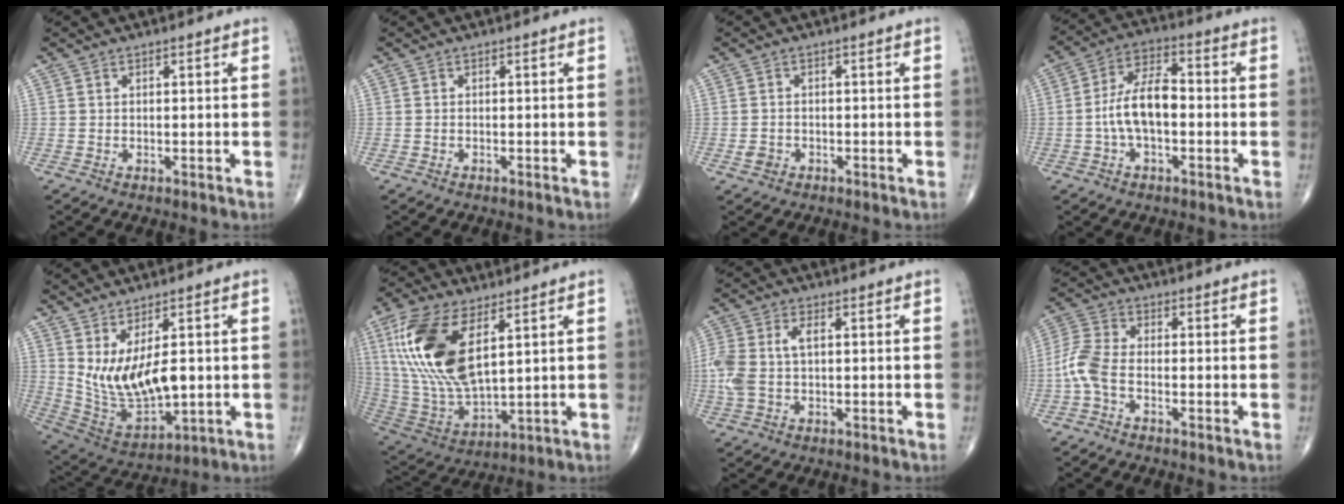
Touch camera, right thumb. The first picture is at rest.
{"total": 0.0}
{"total": 1.8, "force": [-0.8, 1.4, 0.7], "torque": [-0.011, 0.008, -0.012]}
{"total": 9.9, "force": [-1.4, 4.9, 8.5], "torque": [-0.157, 0.036, -0.033]}
{"total": 12.9, "force": [1.4, 6.2, 11.2], "torque": [-0.198, -0.025, 0.052]}
{"total": 19.9, "force": [6.8, 9.0, 16.3], "torque": [-0.343, -0.027, 0.137]}
{"total": 7.5, "force": [0.3, 4.2, 6.3], "torque": [-0.174, 0.018, 0.008]}
{"total": 5.8, "force": [-2.1, 2.7, 4.7], "torque": [-0.119, 0.017, -0.054]}